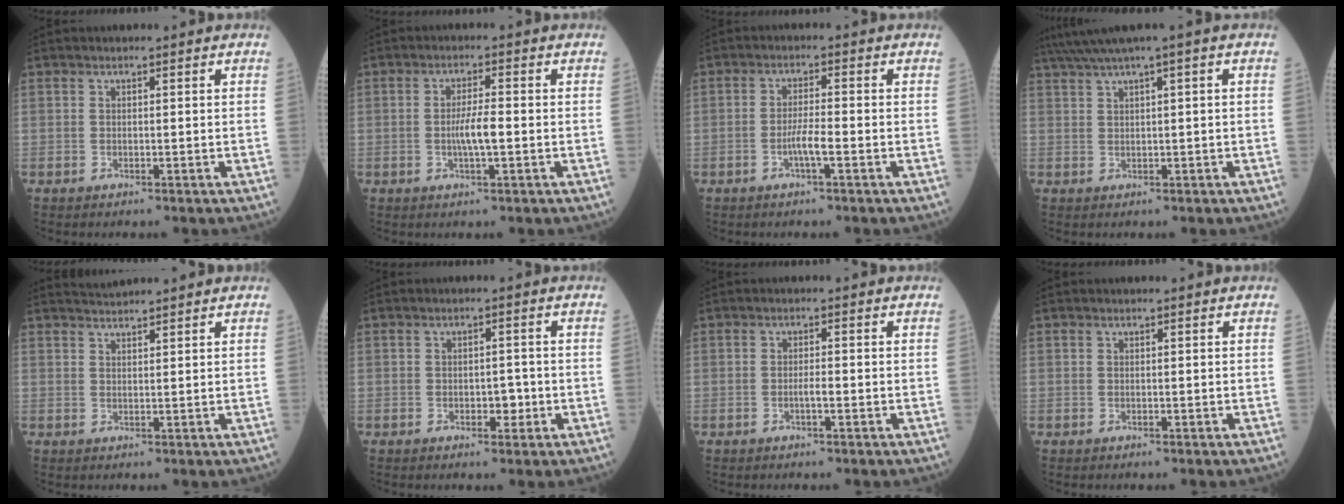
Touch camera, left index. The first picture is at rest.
{"total": 3.8, "force": [-0.7, 0.4, 3.7], "torque": [-0.072, -0.004, -0.016]}
{"total": 3.3, "force": [-1.4, 0.1, 3.0], "torque": [-0.057, -0.003, -0.031]}
{"total": 4.7, "force": [2.8, -0.6, 3.8], "torque": [-0.081, 0.023, 0.057]}
{"total": 2.5, "force": [2.4, -0.5, 0.2], "torque": [-0.003, 0.016, 0.049]}
{"total": 2.4, "force": [-0.8, 1.4, 1.8], "torque": [-0.021, 0.003, -0.011]}
{"total": 1.4, "force": [-0.6, 0.2, 1.3], "torque": [-0.023, -0.001, -0.013]}
{"total": 0.0}